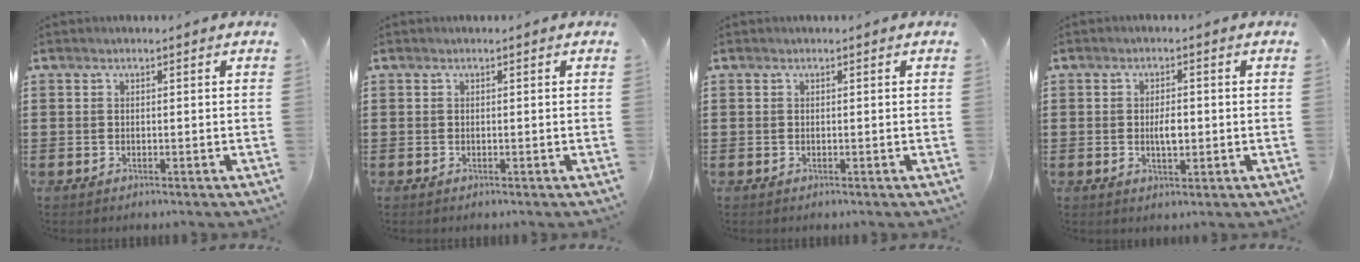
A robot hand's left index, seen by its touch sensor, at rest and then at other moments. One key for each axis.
{"total": 0.0}
{"total": 0.0}
{"total": 3.1, "fx": -0.2, "fy": 1.3, "fz": 2.8, "tx": -0.046, "ty": -0.001, "tz": -0.006}